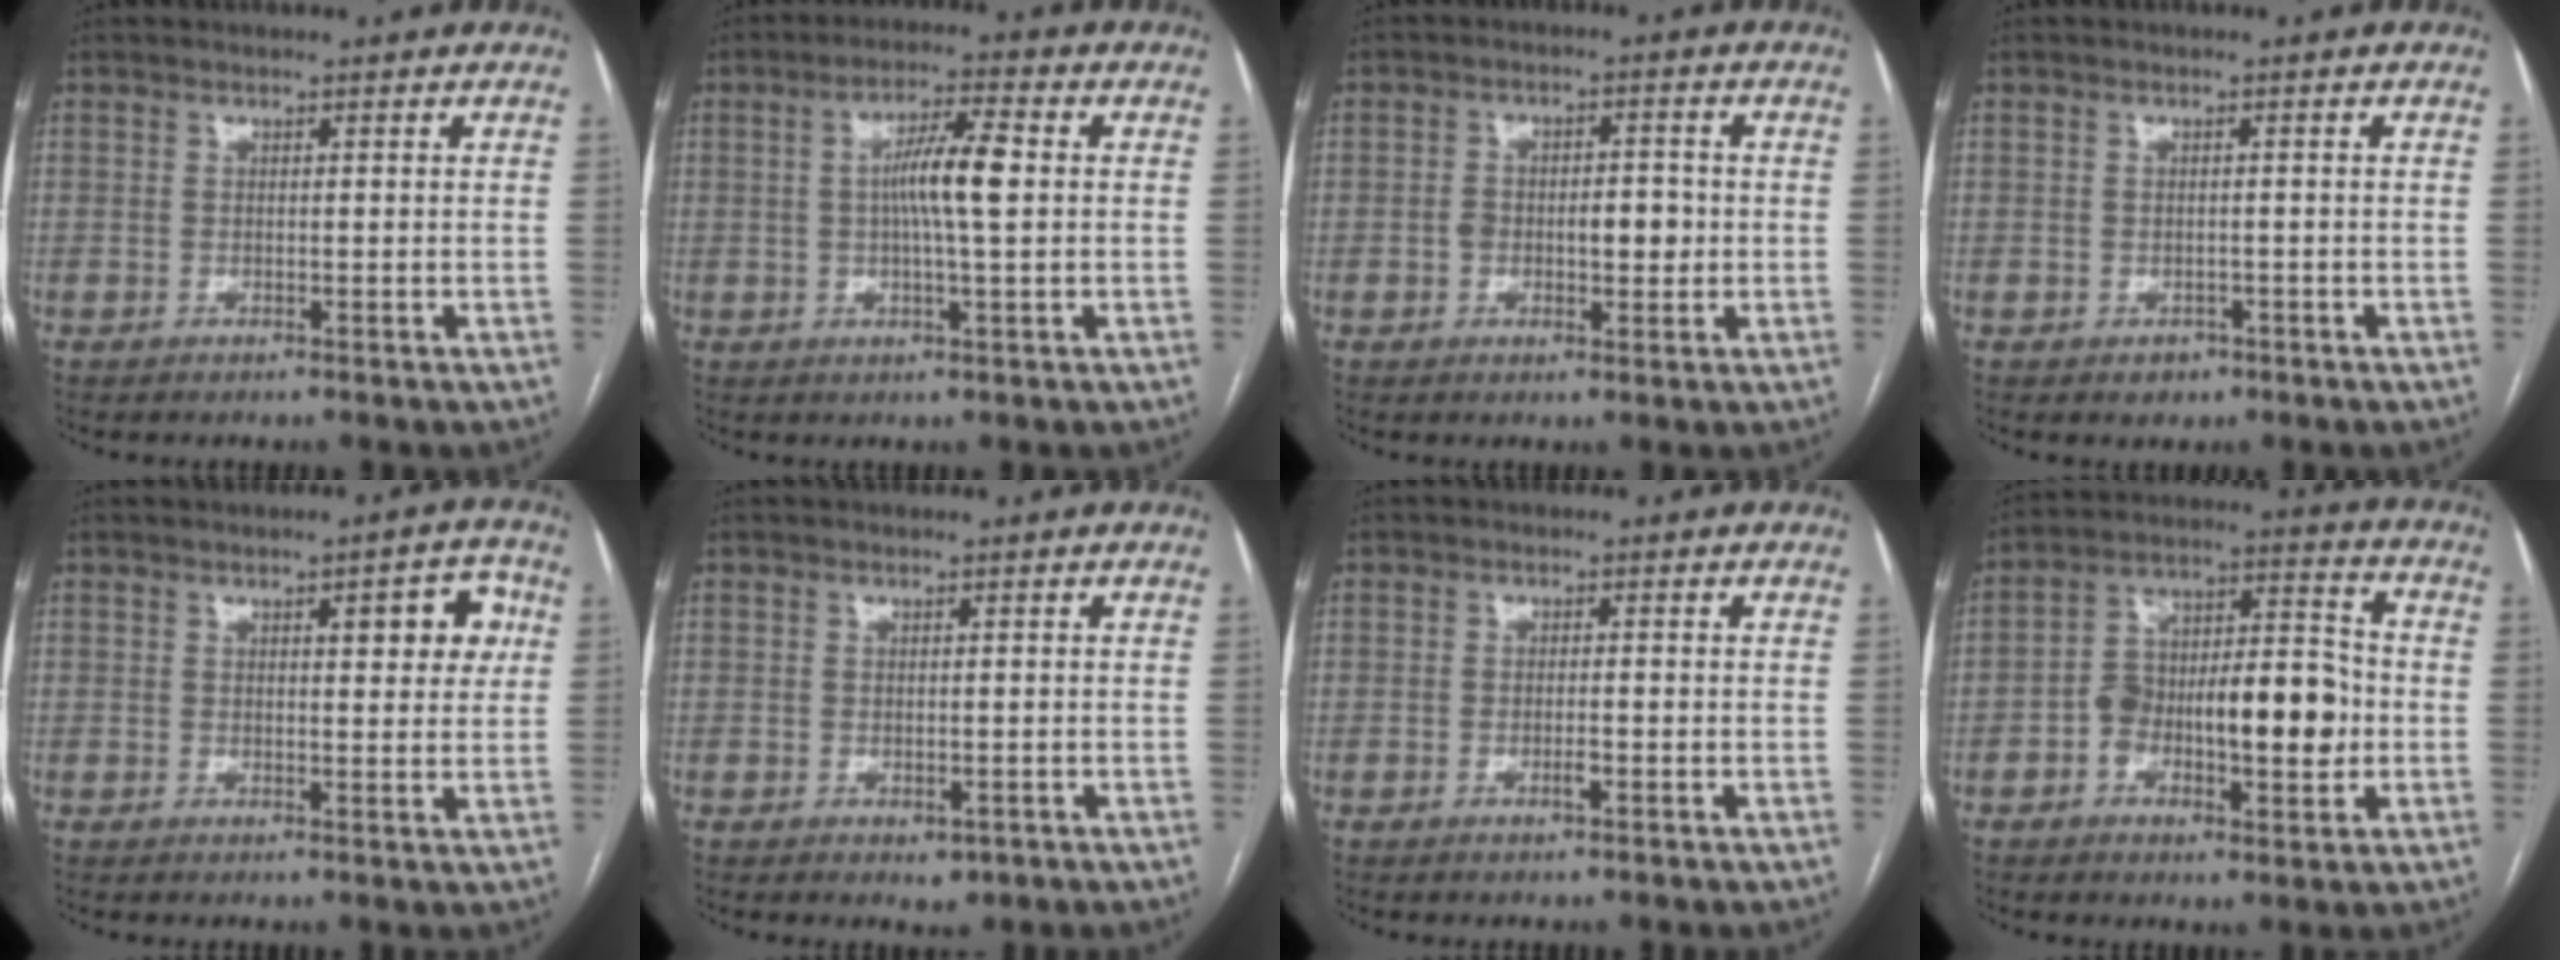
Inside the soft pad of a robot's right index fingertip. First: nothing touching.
{"total": 7.1, "force": [0.5, 0.5, 7.1], "torque": [-0.128, 0.008, 0.004]}
{"total": 5.4, "force": [-0.7, 2.8, 4.6], "torque": [-0.075, 0.015, -0.006]}
{"total": 1.8, "force": [-1.0, 1.4, 0.5], "torque": [-0.003, 0.004, -0.009]}
{"total": 5.7, "force": [1.8, 1.8, 5.1], "torque": [-0.057, 0.011, 0.020]}
{"total": 1.8, "force": [-0.8, 1.2, 1.1], "torque": [-0.007, 0.001, -0.002]}
{"total": 1.5, "force": [-0.7, 0.3, 1.4], "torque": [-0.026, 0.000, -0.012]}
{"total": 14.5, "force": [-3.0, 5.3, 13.2], "torque": [-0.214, 0.034, -0.042]}